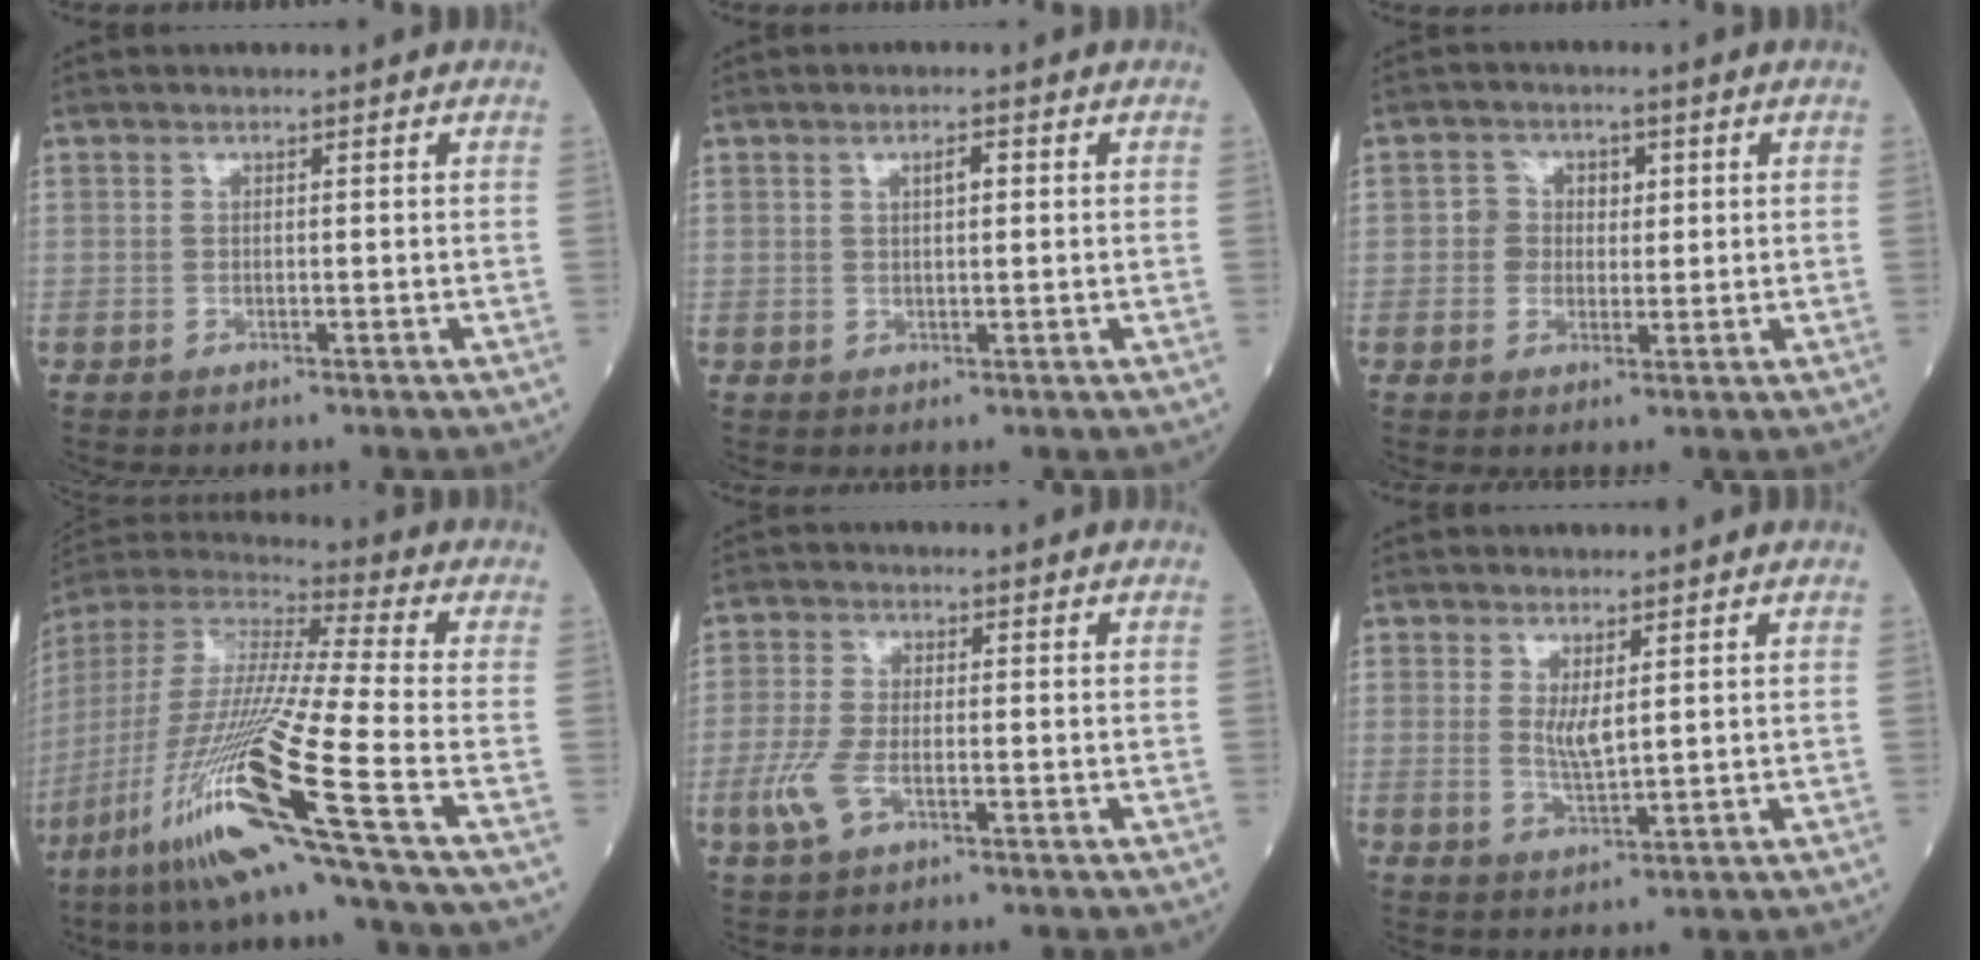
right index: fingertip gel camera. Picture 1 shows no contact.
{"total": 2.0, "force": [0.6, 0.6, 1.8], "torque": [-0.032, 0.002, 0.010]}
{"total": 3.7, "force": [0.5, 3.4, 1.4], "torque": [-0.015, 0.011, 0.006]}
{"total": 22.9, "force": [-11.0, -1.5, 20.0], "torque": [-0.427, -0.055, -0.217]}
{"total": 4.6, "force": [-1.7, 1.6, 3.9], "torque": [-0.105, -0.008, -0.036]}
{"total": 3.0, "force": [1.1, 0.5, 2.7], "torque": [-0.054, -0.011, 0.027]}